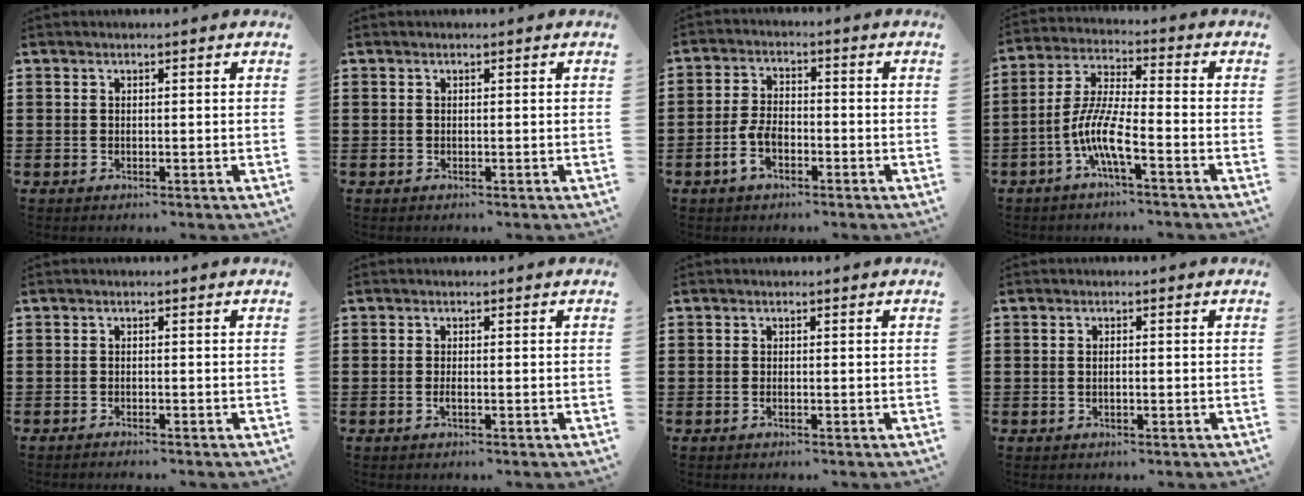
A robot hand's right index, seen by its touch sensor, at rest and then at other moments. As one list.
[{"total": 0.0}, {"total": 4.8, "force": [-2.2, 2.4, 3.5], "torque": [-0.090, -0.004, -0.047]}, {"total": 8.2, "force": [-3.9, 1.4, 7.1], "torque": [-0.166, -0.014, -0.079]}, {"total": 0.8, "force": [-0.7, -0.1, 0.1], "torque": [-0.003, -0.002, -0.015]}, {"total": 1.0, "force": [-0.4, 0.0, 0.9], "torque": [-0.019, -0.007, -0.005]}, {"total": 0.5, "force": [-0.3, -0.1, 0.4], "torque": [-0.009, -0.006, -0.004]}, {"total": 1.2, "force": [-0.2, 0.4, 1.1], "torque": [-0.020, -0.002, -0.004]}]